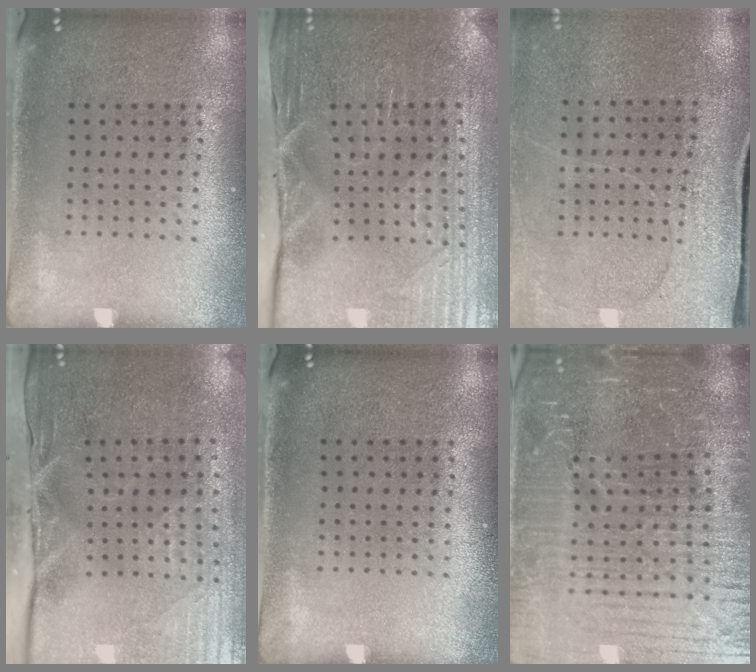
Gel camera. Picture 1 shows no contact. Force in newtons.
{"total": 4.2, "press": 4.1, "slide": 0.8}
{"total": 2.9, "press": 2.8, "slide": 0.7}
{"total": 5.0, "press": 4.2, "slide": 2.7}
{"total": 0.0}
{"total": 7.0, "press": 6.1, "slide": 3.4}